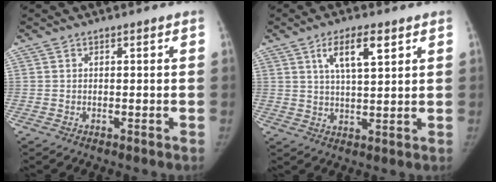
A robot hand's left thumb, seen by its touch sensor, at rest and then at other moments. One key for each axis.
{"total": 7.6, "fx": 3.7, "fy": 2.5, "fz": 6.2, "tx": -0.099, "ty": -0.014, "tz": 0.067}